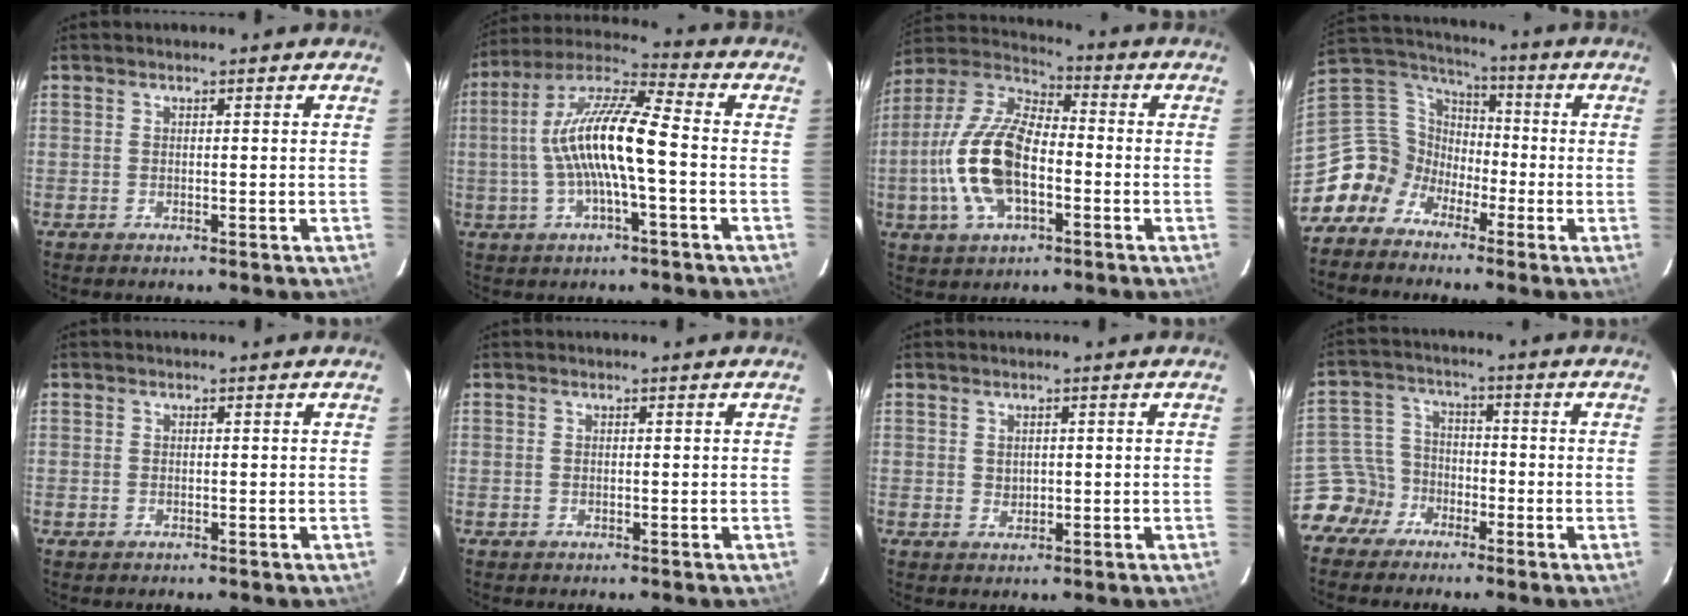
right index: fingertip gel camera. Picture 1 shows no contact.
{"total": 14.1, "force": [-1.5, 2.3, 13.8], "torque": [-0.264, 0.015, -0.034]}
{"total": 16.7, "force": [-3.8, 7.9, 14.2], "torque": [-0.304, 0.004, -0.076]}
{"total": 10.5, "force": [-6.1, 8.3, 2.0], "torque": [-0.059, 0.037, -0.140]}
{"total": 0.7, "force": [-0.4, 0.6, 0.2], "torque": [-0.004, -0.001, -0.007]}
{"total": 0.0}
{"total": 1.4, "force": [0.4, 1.2, 0.5], "torque": [-0.004, 0.002, 0.011]}
{"total": 7.2, "force": [-4.9, 5.3, 0.0], "torque": [-0.013, 0.027, -0.102]}